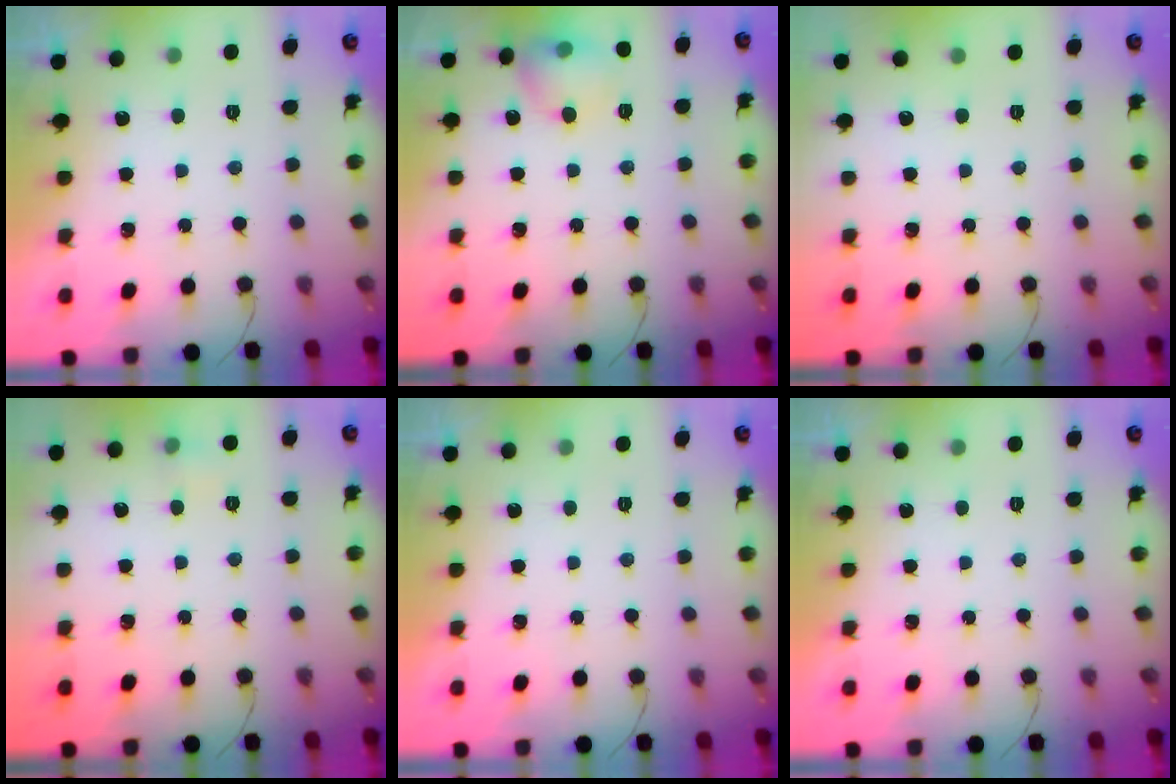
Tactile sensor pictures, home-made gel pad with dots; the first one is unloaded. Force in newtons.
{"total": 9.7, "press": 9.6, "slide": 1.4}
{"total": 0.0}
{"total": 5.5, "press": 5.3, "slide": 1.6}
{"total": 0.0}
{"total": 0.0}